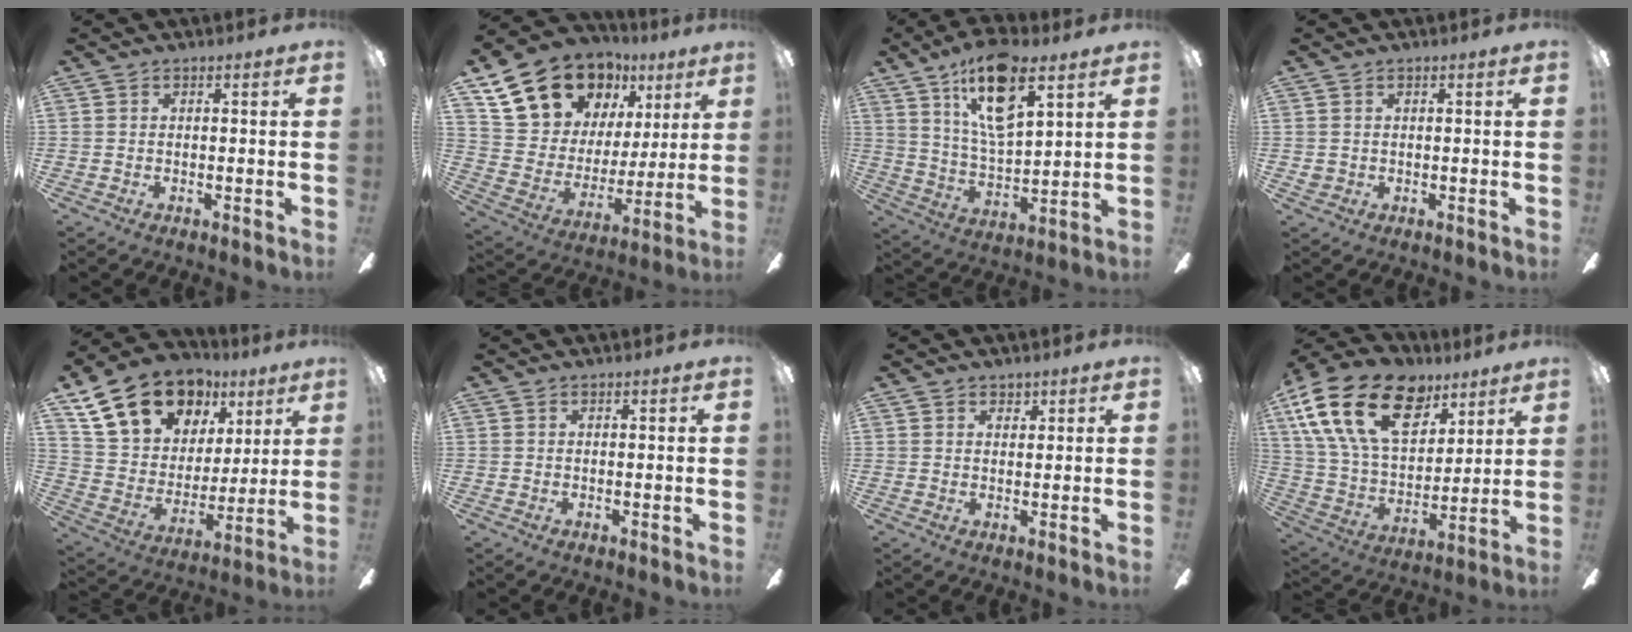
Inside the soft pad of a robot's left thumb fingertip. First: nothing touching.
{"total": 19.6, "force": [13.2, 12.4, 7.4], "torque": [-0.147, -0.069, 0.257]}
{"total": 16.3, "force": [9.7, 6.2, 11.5], "torque": [-0.211, -0.035, 0.165]}
{"total": 1.4, "force": [0.2, 1.3, 0.3], "torque": [-0.007, 0.004, 0.002]}
{"total": 20.2, "force": [12.9, 13.0, 8.5], "torque": [-0.160, -0.065, 0.249]}
{"total": 0.0}
{"total": 1.8, "force": [1.3, 1.2, 0.2], "torque": [0.003, -0.002, 0.023]}
{"total": 24.2, "force": [12.2, 14.5, 15.1], "torque": [-0.284, -0.054, 0.219]}